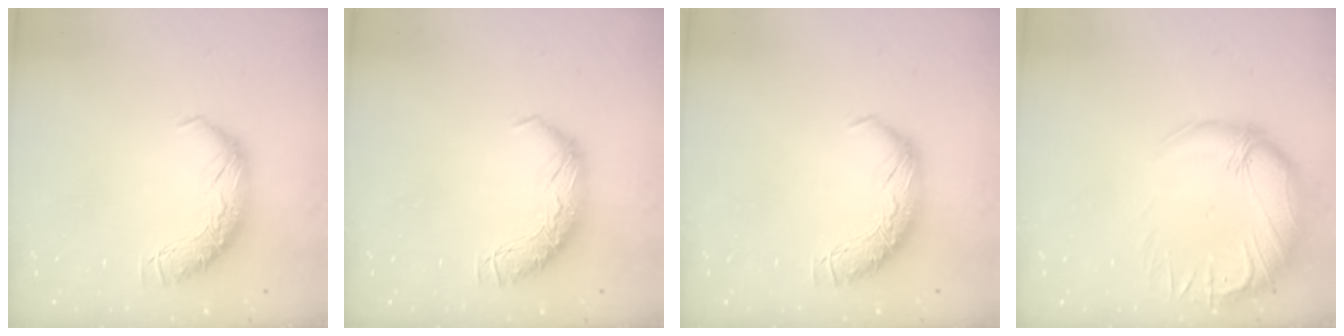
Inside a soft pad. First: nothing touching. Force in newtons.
{"total": 0.0}
{"total": 0.0}
{"total": 4.1, "press": 1.2, "slide": 3.9}